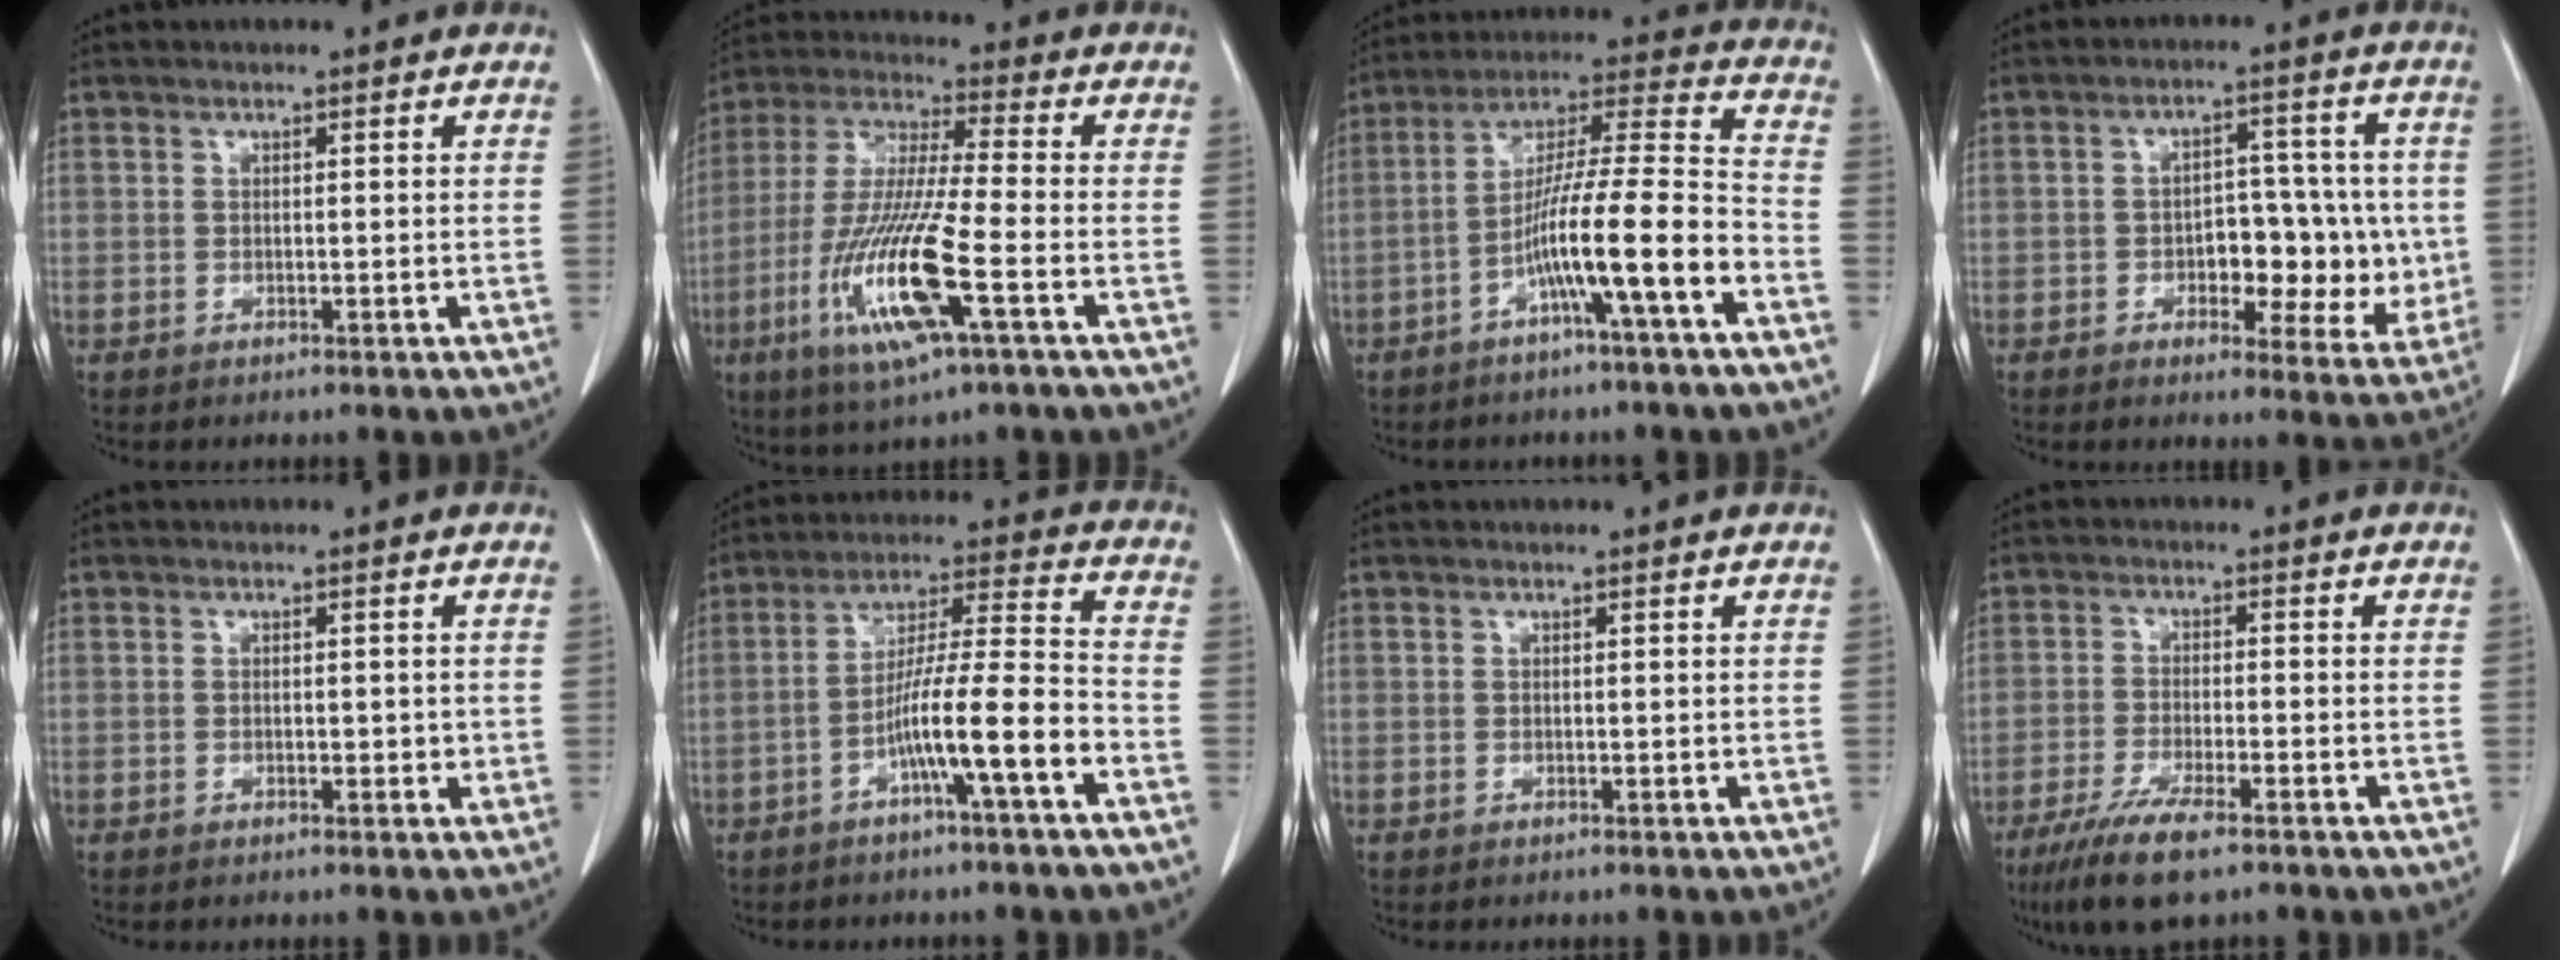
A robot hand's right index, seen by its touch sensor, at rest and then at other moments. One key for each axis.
{"total": 15.9, "fx": -5.6, "fy": 0.9, "fz": 14.8, "tx": -0.310, "ty": -0.022, "tz": -0.106}
{"total": 13.7, "fx": -6.0, "fy": -0.4, "fz": 12.3, "tx": -0.215, "ty": 0.015, "tz": -0.105}
{"total": 10.7, "fx": -1.3, "fy": 5.7, "fz": 8.9, "tx": -0.097, "ty": 0.022, "tz": -0.009}
{"total": 1.4, "fx": -0.1, "fy": 0.9, "fz": 1.0, "tx": -0.010, "ty": 0.001, "tz": 0.000}
{"total": 11.4, "fx": -5.1, "fy": -0.3, "fz": 10.2, "tx": -0.184, "ty": 0.014, "tz": -0.088}
{"total": 0.0}
{"total": 8.6, "fx": -5.8, "fy": 1.1, "fz": 6.3, "tx": -0.113, "ty": -0.022, "tz": -0.097}